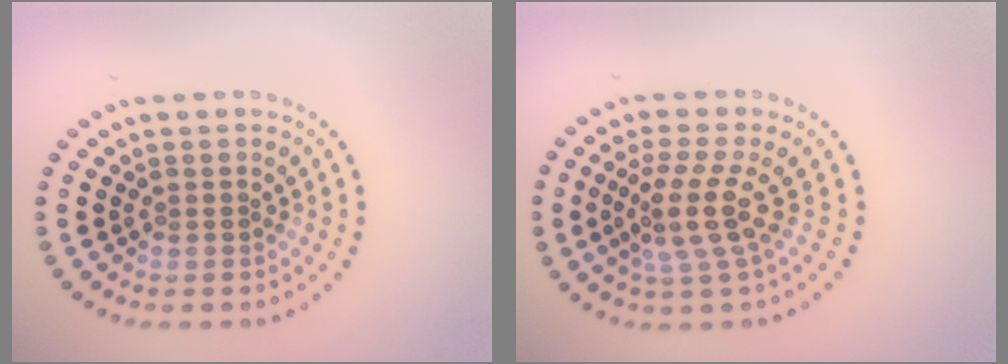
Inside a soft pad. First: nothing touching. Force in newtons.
{"total": 3.7, "press": 2.8, "slide": 2.3}